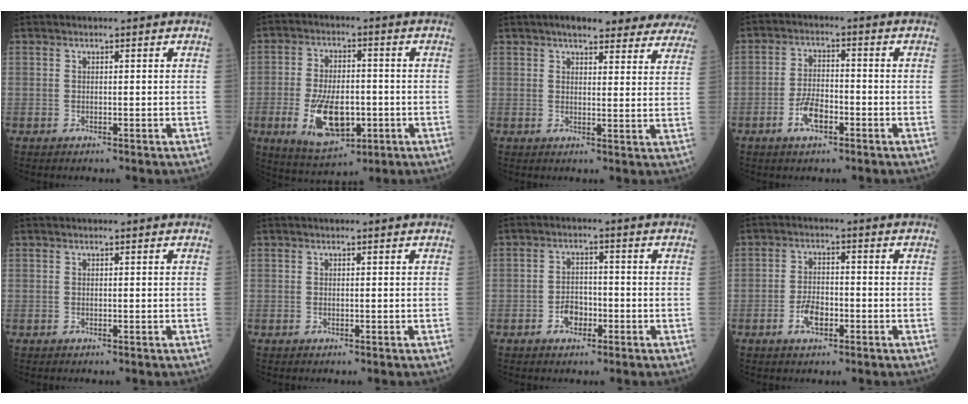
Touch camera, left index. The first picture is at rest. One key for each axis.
{"total": 10.9, "fx": -3.1, "fy": 5.3, "fz": 9.0, "tx": -0.177, "ty": -0.006, "tz": -0.043}
{"total": 17.5, "fx": 15.5, "fy": 4.2, "fz": 6.9, "tx": -0.060, "ty": 0.011, "tz": 0.168}
{"total": 5.0, "fx": -2.5, "fy": 2.0, "fz": 3.9, "tx": -0.081, "ty": 0.002, "tz": -0.049}
{"total": 0.0}
{"total": 0.0}
{"total": 3.5, "fx": -1.7, "fy": 2.3, "fz": 2.1, "tx": -0.038, "ty": 0.006, "tz": -0.031}
{"total": 4.0, "fx": -1.8, "fy": 1.9, "fz": 3.1, "tx": -0.062, "ty": 0.002, "tz": -0.035}